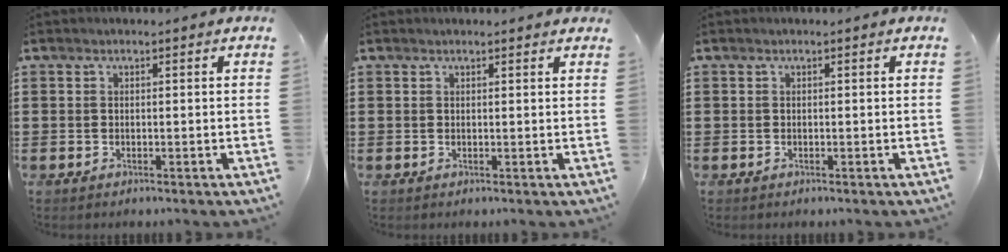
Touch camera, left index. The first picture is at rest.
{"total": 0.8, "force": [0.7, 0.0, 0.3], "torque": [-0.008, -0.001, 0.015]}
{"total": 0.0}